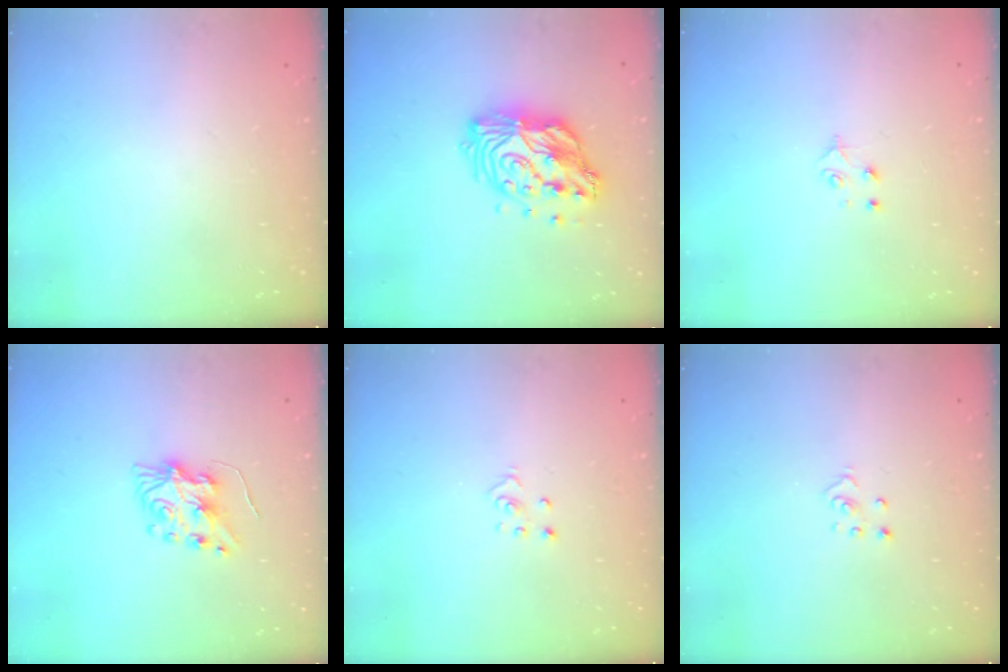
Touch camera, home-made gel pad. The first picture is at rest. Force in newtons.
{"total": 15.4, "press": 15.4, "slide": 1.4}
{"total": 4.0, "press": 3.9, "slide": 0.4}
{"total": 7.8, "press": 7.8, "slide": 0.7}
{"total": 2.8, "press": 2.8, "slide": 0.3}
{"total": 2.8, "press": 2.8, "slide": 0.3}